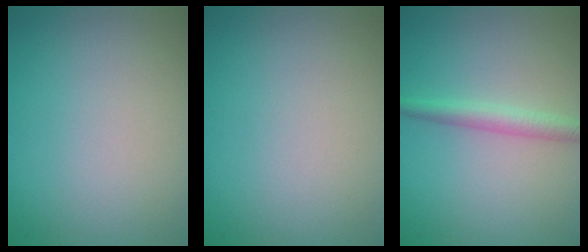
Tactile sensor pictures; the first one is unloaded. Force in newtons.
{"total": 0.0}
{"total": 2.3, "press": 2.3, "slide": 0.1}